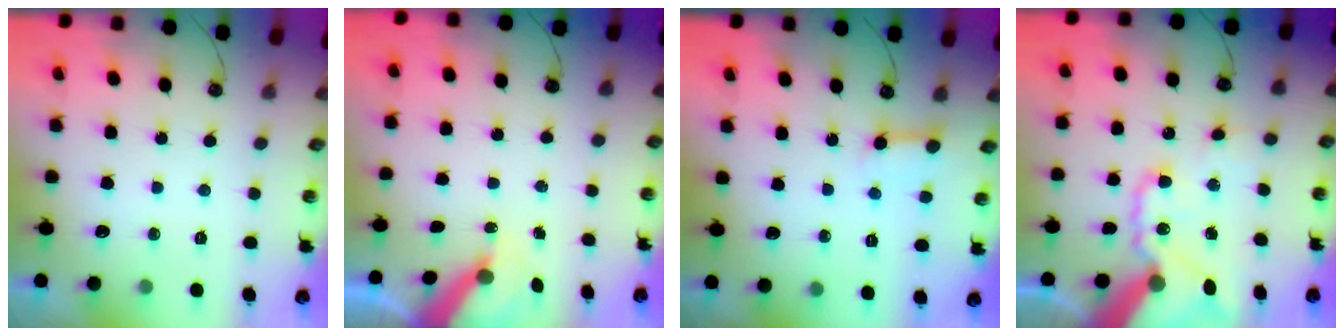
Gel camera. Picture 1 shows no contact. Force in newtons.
{"total": 5.7, "press": 5.7, "slide": 0.7}
{"total": 3.9, "press": 3.9, "slide": 0.5}
{"total": 21.3, "press": 21.0, "slide": 3.5}